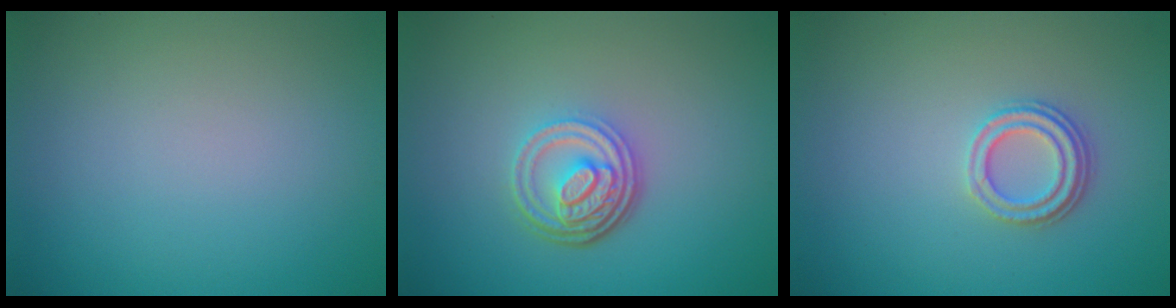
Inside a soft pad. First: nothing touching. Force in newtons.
{"total": 4.7, "press": 3.4, "slide": 3.2}
{"total": 2.4, "press": 2.0, "slide": 1.3}